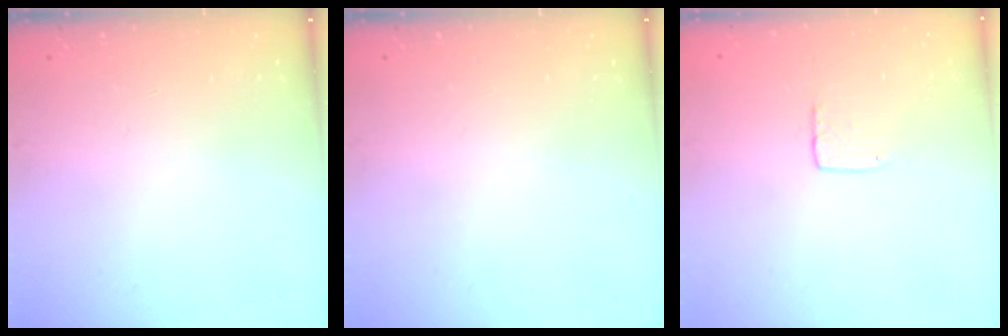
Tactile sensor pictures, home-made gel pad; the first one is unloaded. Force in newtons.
{"total": 0.0}
{"total": 3.9, "press": 3.9, "slide": 0.3}